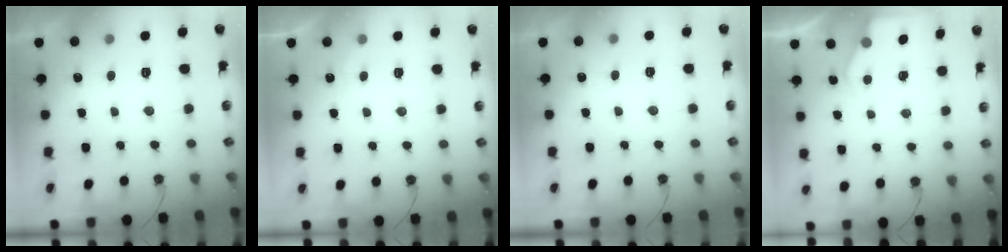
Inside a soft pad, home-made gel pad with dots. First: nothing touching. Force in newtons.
{"total": 2.8, "press": 2.8, "slide": 0.3}
{"total": 2.8, "press": 2.8, "slide": 0.5}
{"total": 2.8, "press": 2.8, "slide": 0.4}